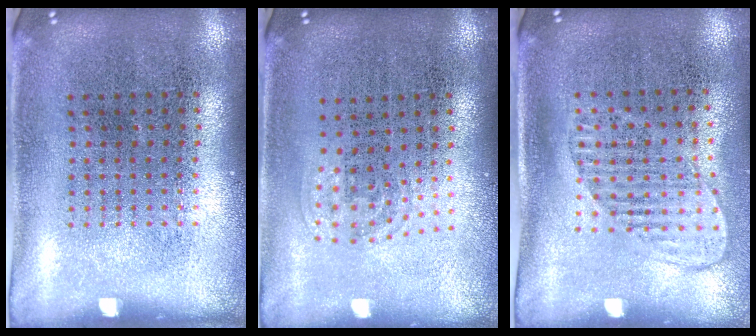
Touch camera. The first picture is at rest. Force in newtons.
{"total": 1.1, "press": 0.7, "slide": 0.8}
{"total": 1.4, "press": 1.2, "slide": 0.8}